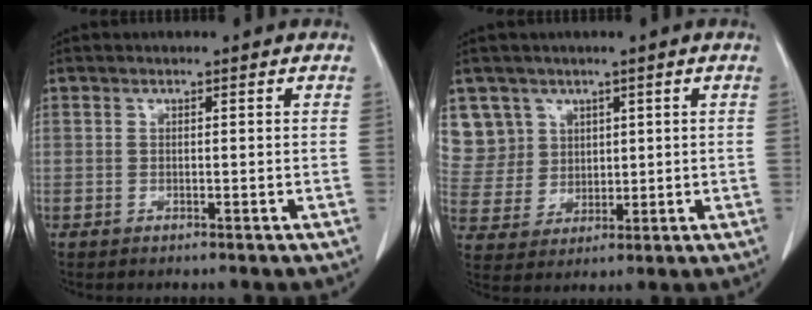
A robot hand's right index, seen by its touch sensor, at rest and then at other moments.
{"total": 8.4, "force": [4.6, 7.0, 0.0], "torque": [-0.003, 0.015, 0.105]}